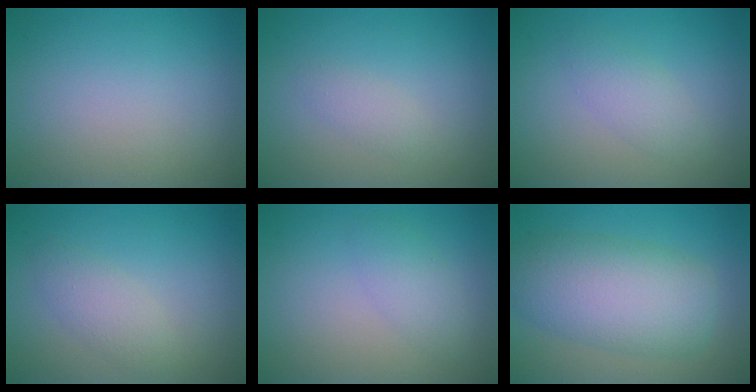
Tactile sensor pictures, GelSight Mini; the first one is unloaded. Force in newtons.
{"total": 1.2, "press": 1.2, "slide": 0.1}
{"total": 2.0, "press": 2.0, "slide": 0.1}
{"total": 2.2, "press": 2.2, "slide": 0.2}
{"total": 2.1, "press": 2.1, "slide": 0.1}
{"total": 7.8, "press": 7.8, "slide": 0.2}